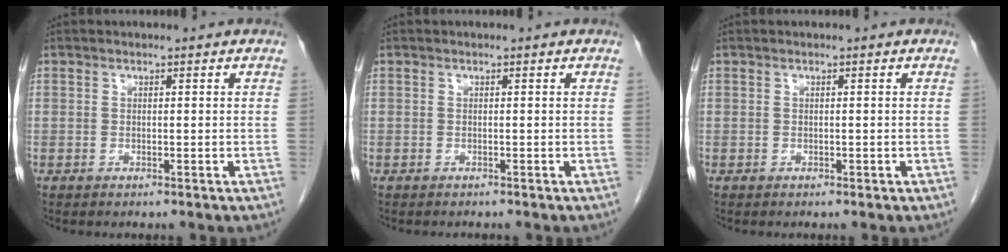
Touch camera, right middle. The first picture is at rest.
{"total": 0.5, "force": [-0.5, -0.1, 0.0], "torque": [-0.011, -0.005, -0.010]}
{"total": 0.0}